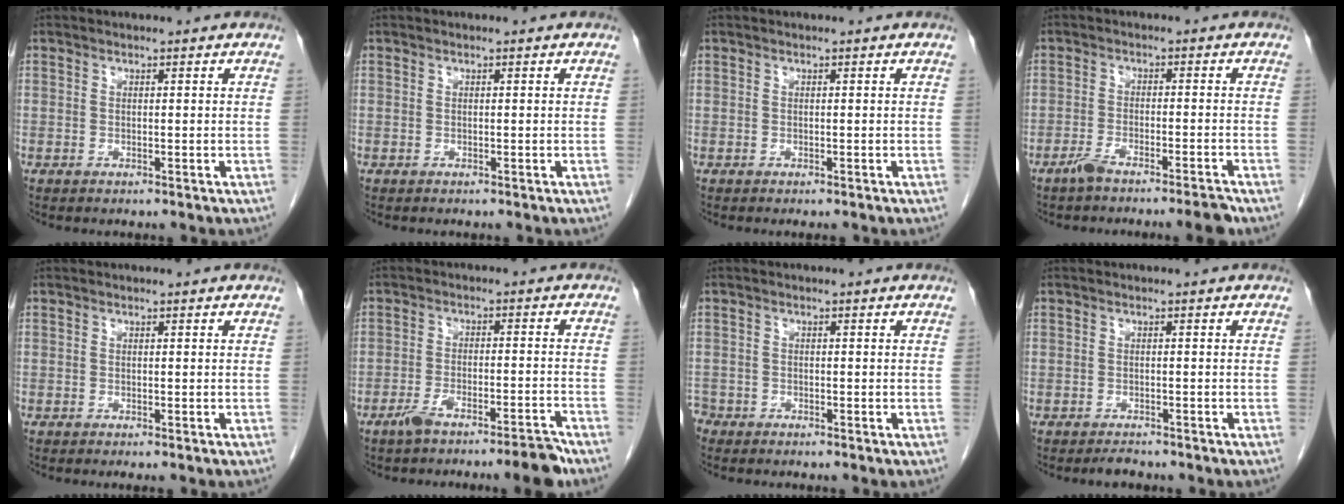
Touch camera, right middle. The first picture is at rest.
{"total": 0.0}
{"total": 0.6, "force": [-0.5, 0.0, 0.3], "torque": [-0.011, -0.004, -0.006]}
{"total": 4.9, "force": [-4.1, -0.2, 2.7], "torque": [-0.042, -0.001, -0.072]}
{"total": 0.5, "force": [-0.4, -0.1, 0.3], "torque": [-0.009, -0.004, -0.005]}
{"total": 6.6, "force": [-5.3, 0.2, 3.9], "torque": [-0.061, 0.003, -0.089]}
{"total": 2.1, "force": [-1.8, 1.1, 0.1], "torque": [-0.001, 0.002, -0.033]}
{"total": 1.5, "force": [-1.4, 0.3, 0.4], "torque": [-0.015, -0.006, -0.018]}